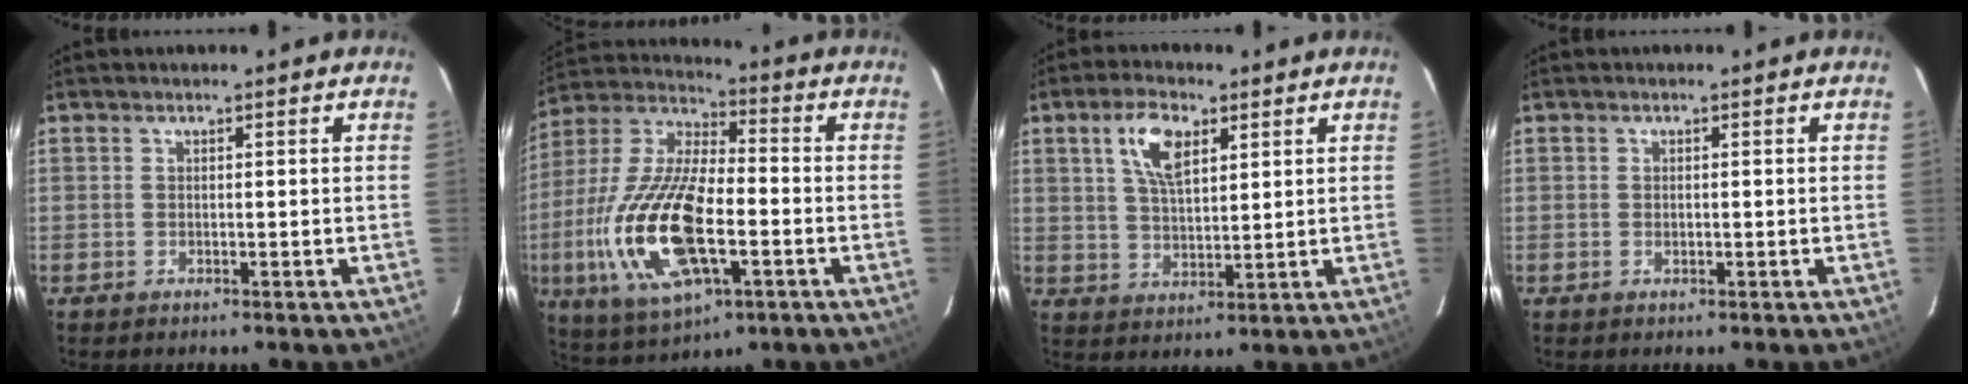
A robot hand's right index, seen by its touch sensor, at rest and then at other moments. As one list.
[{"total": 21.6, "force": [-5.6, 9.0, 18.8], "torque": [-0.405, -0.019, -0.103]}, {"total": 7.9, "force": [3.6, 3.6, 6.1], "torque": [-0.117, 0.013, 0.068]}, {"total": 0.7, "force": [-0.1, 0.4, 0.5], "torque": [-0.009, 0.000, -0.002]}]